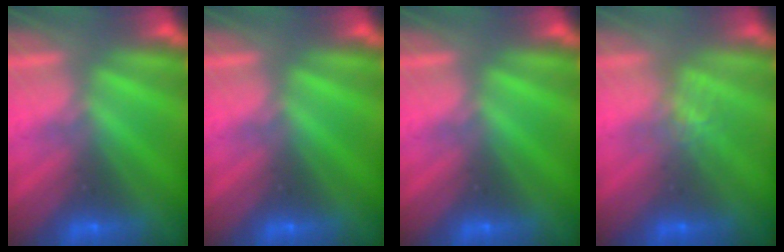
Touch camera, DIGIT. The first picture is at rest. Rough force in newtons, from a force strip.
{"total": 0.0}
{"total": 0.0}
{"total": 1.2}